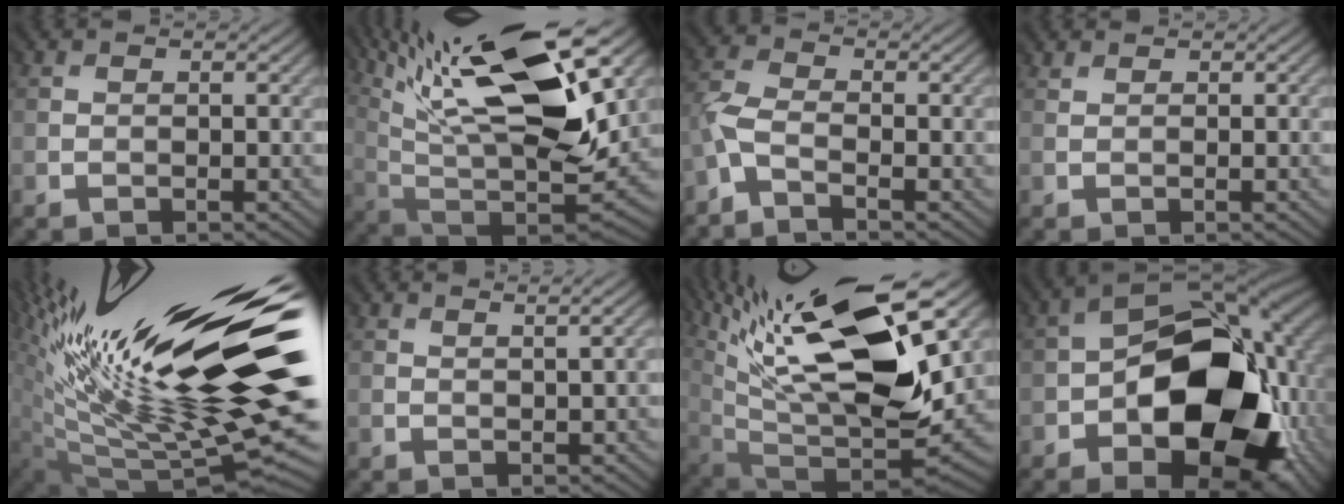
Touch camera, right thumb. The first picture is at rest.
{"total": 20.0, "force": [10.3, 6.9, 15.7], "torque": [-0.287, 0.034, 0.173]}
{"total": 3.5, "force": [-2.5, 1.0, 2.2], "torque": [-0.068, -0.002, -0.067]}
{"total": 0.7, "force": [0.6, 0.2, -0.2], "torque": [0.002, 0.001, 0.011]}
{"total": 21.3, "force": [7.9, 5.2, 19.1], "torque": [-0.308, 0.021, 0.125]}
{"total": 1.4, "force": [1.1, -0.5, 0.6], "torque": [-0.010, 0.004, 0.018]}
{"total": 19.5, "force": [9.9, 6.8, 15.3], "torque": [-0.277, 0.024, 0.169]}
{"total": 19.0, "force": [-3.4, 11.7, 14.5], "torque": [-0.233, -0.032, -0.043]}